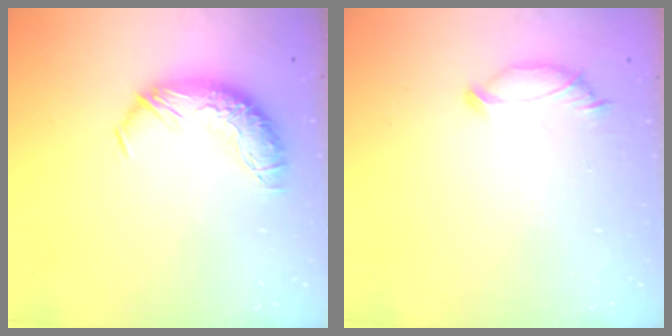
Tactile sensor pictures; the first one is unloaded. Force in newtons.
{"total": 4.8, "press": 4.7, "slide": 0.8}